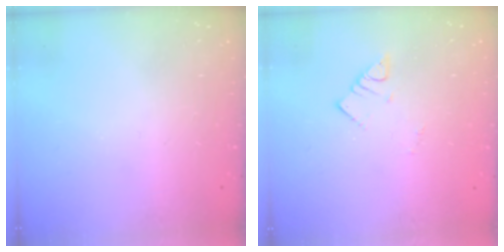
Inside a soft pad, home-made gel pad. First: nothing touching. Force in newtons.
{"total": 2.4, "press": 2.4, "slide": 0.1}